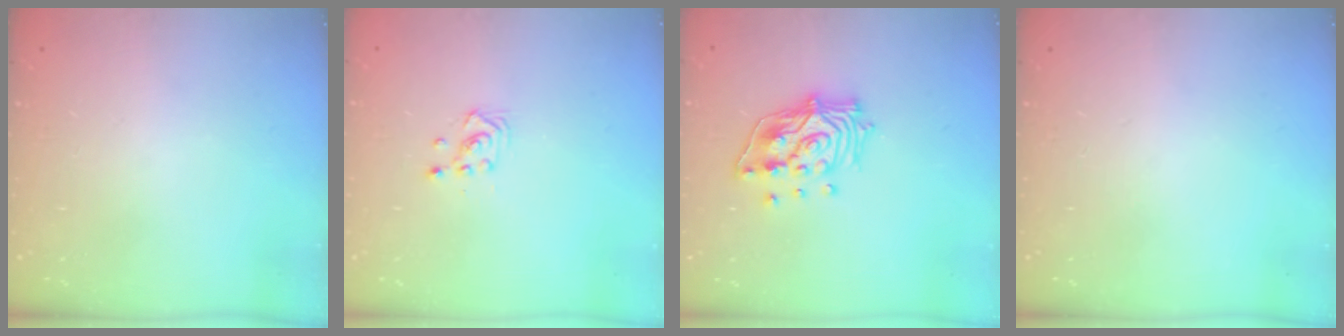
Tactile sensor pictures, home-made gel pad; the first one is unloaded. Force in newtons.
{"total": 3.0, "press": 3.0, "slide": 0.3}
{"total": 14.9, "press": 14.8, "slide": 2.2}
{"total": 0.0}